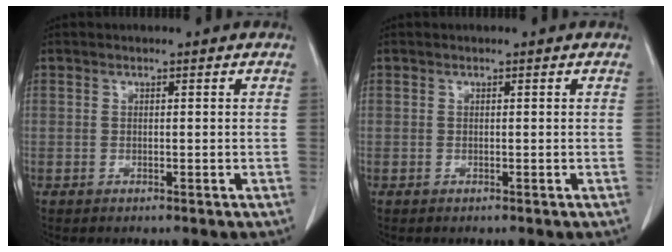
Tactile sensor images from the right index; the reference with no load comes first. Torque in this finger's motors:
{"motor_torque": [0.00, 0.00, 0.01, 0.00]}